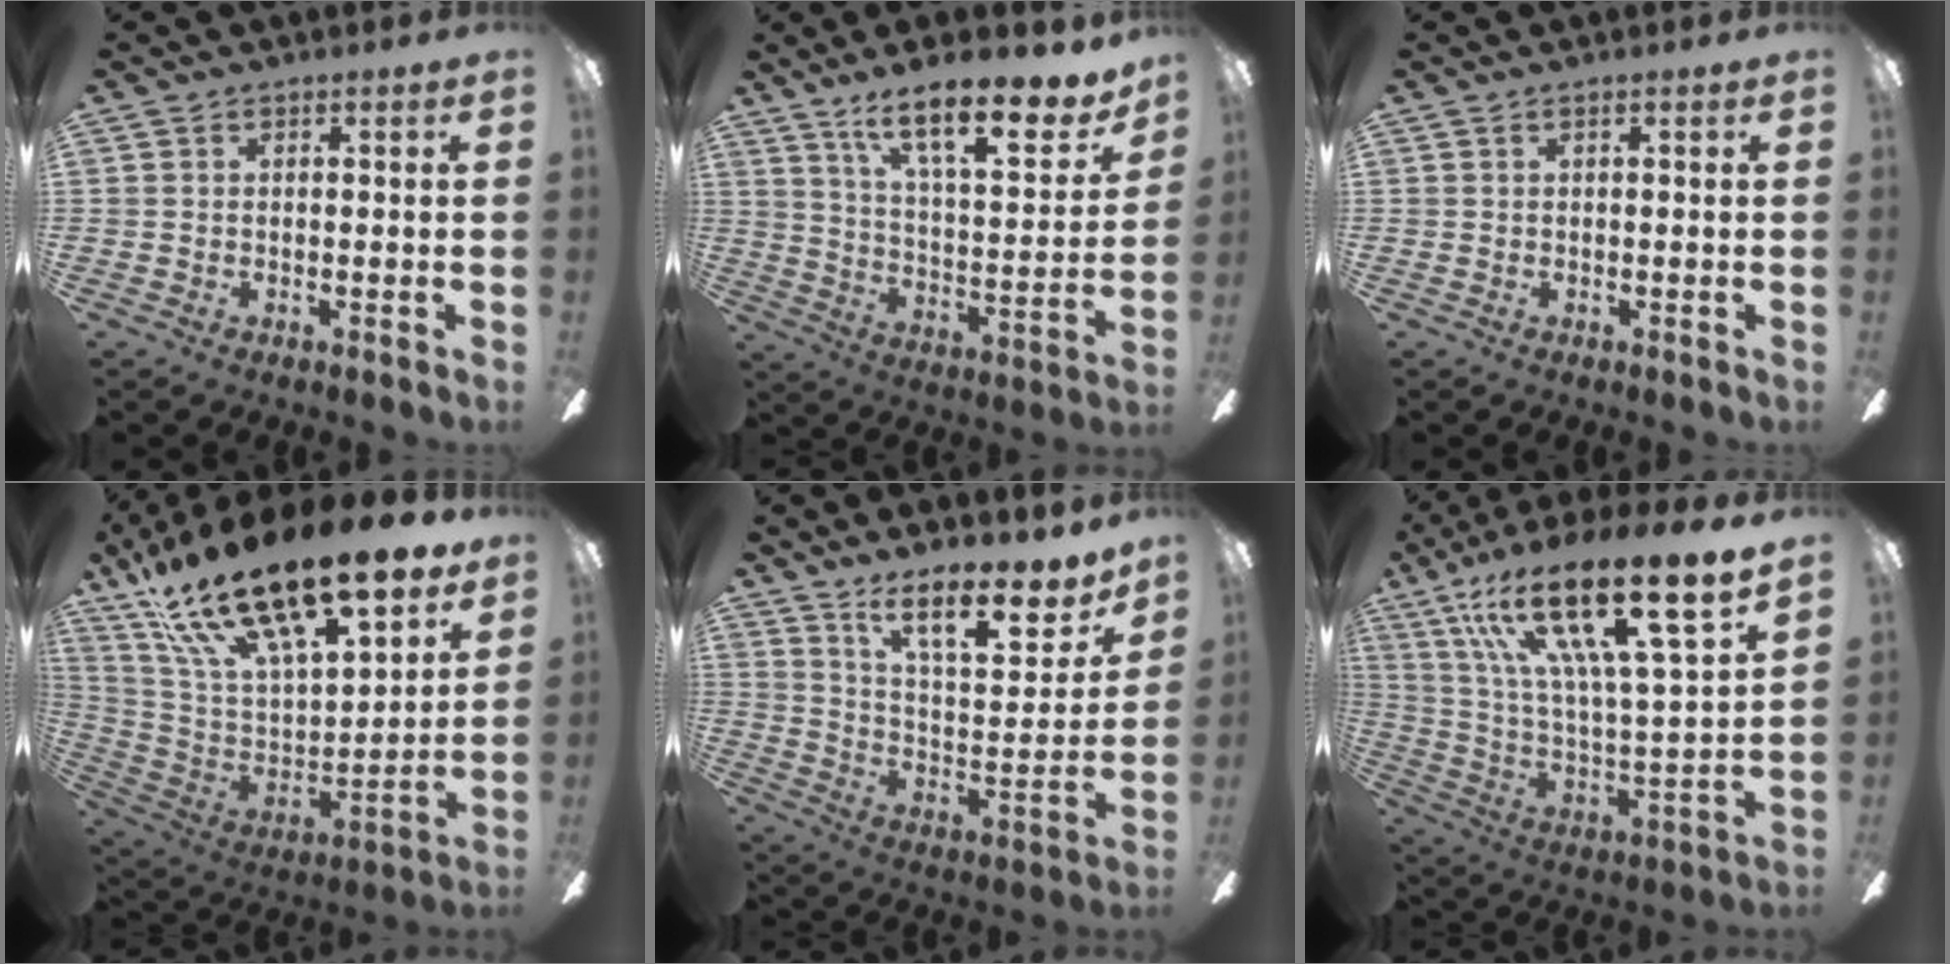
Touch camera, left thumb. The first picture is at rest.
{"total": 18.3, "force": [13.7, 5.3, 11.0], "torque": [-0.165, -0.095, 0.225]}
{"total": 0.0}
{"total": 25.3, "force": [17.7, 8.1, 16.1], "torque": [-0.288, -0.110, 0.300]}
{"total": 17.0, "force": [12.4, 5.1, 10.4], "torque": [-0.150, -0.092, 0.205]}
{"total": 24.7, "force": [15.6, 5.3, 18.4], "torque": [-0.327, -0.090, 0.253]}